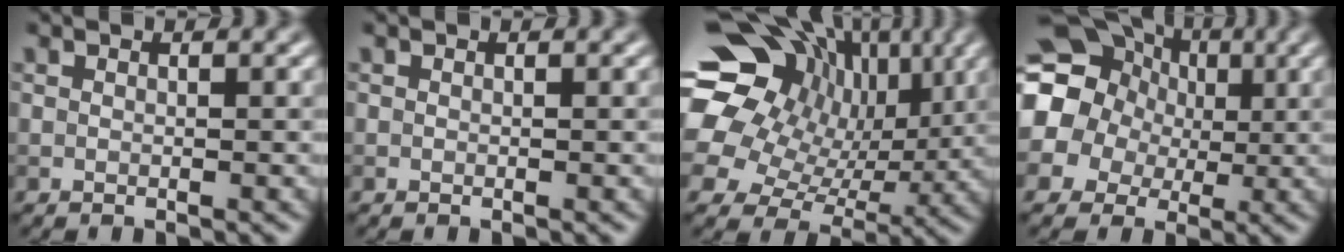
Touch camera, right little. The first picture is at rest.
{"total": 0.0}
{"total": 18.6, "force": [8.0, 13.9, 9.4], "torque": [-0.205, 0.034, 0.121]}
{"total": 14.6, "force": [2.9, 13.2, 5.7], "torque": [-0.152, 0.029, 0.018]}